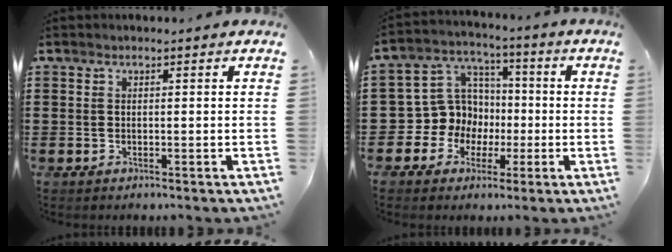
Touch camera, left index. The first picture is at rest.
{"total": 9.2, "force": [-0.7, 9.0, 1.6], "torque": [-0.084, -0.003, -0.008]}